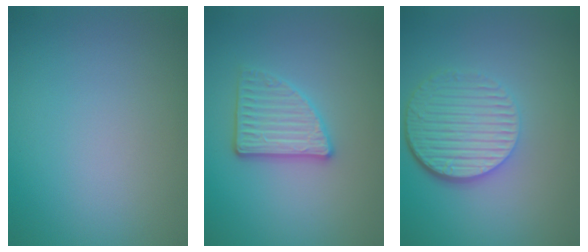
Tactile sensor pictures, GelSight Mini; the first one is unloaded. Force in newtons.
{"total": 3.3, "press": 3.0, "slide": 1.4}
{"total": 6.0, "press": 4.2, "slide": 4.3}